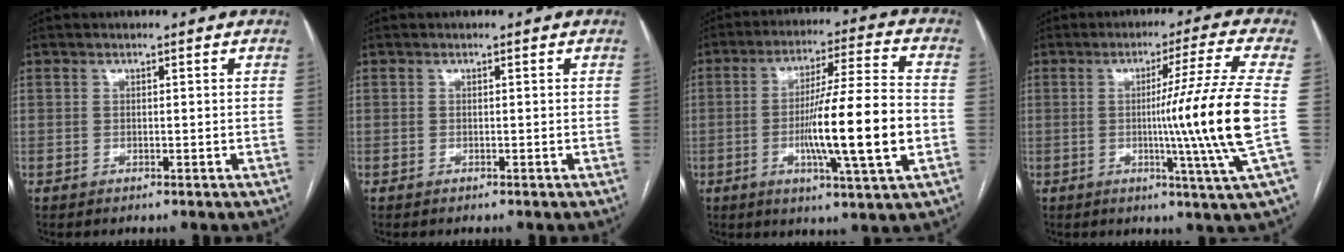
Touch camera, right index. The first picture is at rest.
{"total": 0.0}
{"total": 15.8, "force": [-3.1, 0.0, 15.5], "torque": [-0.256, -0.007, -0.056]}
{"total": 14.0, "force": [-1.5, -4.0, 13.3], "torque": [-0.205, -0.025, -0.024]}